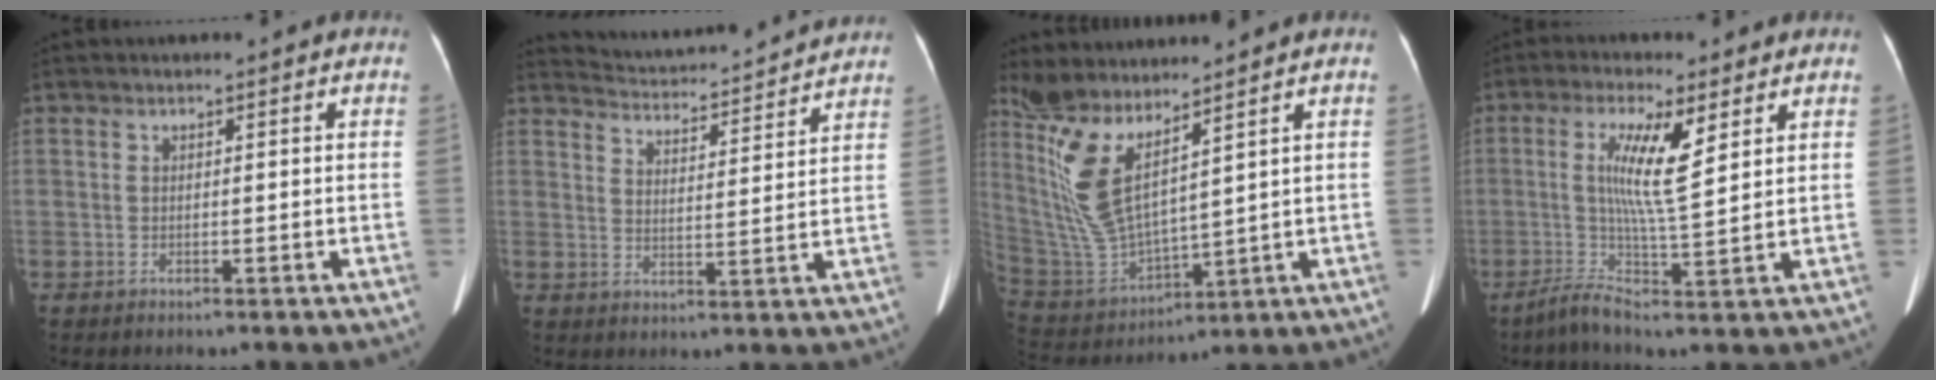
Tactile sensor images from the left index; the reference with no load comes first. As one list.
[{"total": 15.4, "force": [14.9, 0.9, 3.6], "torque": [-0.063, -0.011, 0.202]}, {"total": 11.1, "force": [7.2, 2.4, 8.2], "torque": [-0.195, -0.015, 0.160]}, {"total": 7.6, "force": [0.9, -0.3, 7.5], "torque": [-0.150, -0.004, 0.022]}]